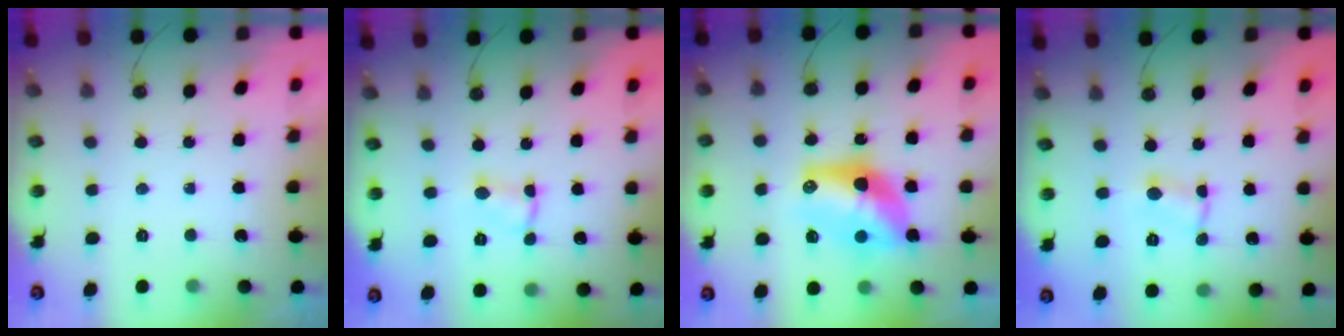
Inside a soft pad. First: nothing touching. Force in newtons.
{"total": 1.1, "press": 0.9, "slide": 0.7}
{"total": 12.9, "press": 12.9, "slide": 1.1}
{"total": 1.2, "press": 1.2, "slide": 0.2}